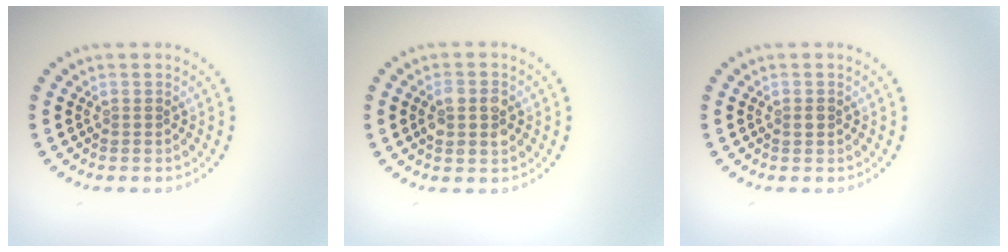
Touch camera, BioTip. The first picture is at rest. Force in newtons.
{"total": 2.7, "press": 2.7, "slide": 0.2}
{"total": 1.0, "press": 1.0, "slide": 0.0}